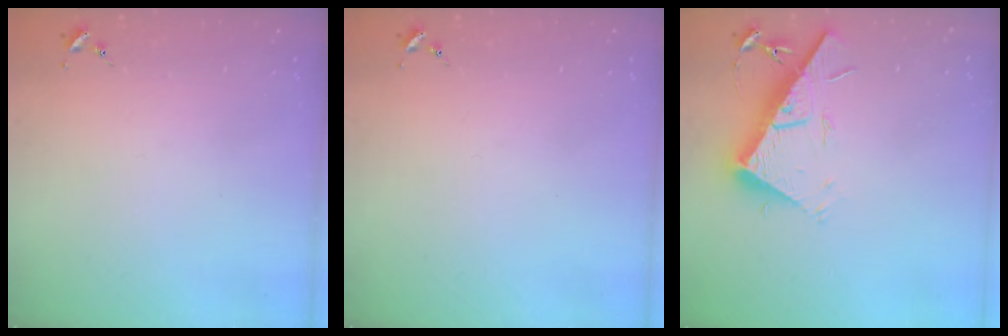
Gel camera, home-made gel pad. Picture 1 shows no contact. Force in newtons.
{"total": 0.0}
{"total": 17.5, "press": 17.5, "slide": 0.4}